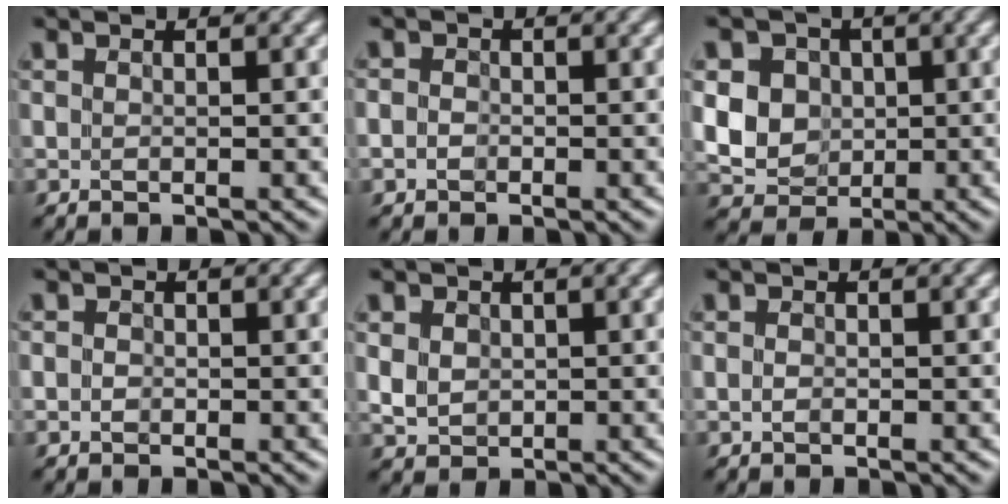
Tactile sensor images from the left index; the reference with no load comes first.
{"total": 1.1, "force": [-0.4, 0.9, 0.5], "torque": [-0.006, -0.002, -0.013]}
{"total": 7.6, "force": [1.4, 6.6, 3.6], "torque": [-0.073, 0.027, 0.018]}
{"total": 0.8, "force": [-0.3, 0.6, 0.3], "torque": [-0.004, -0.003, -0.009]}
{"total": 2.2, "force": [0.4, 1.9, 1.0], "torque": [-0.025, -0.002, 0.010]}
{"total": 0.6, "force": [-0.2, 0.4, 0.4], "torque": [-0.009, 0.000, -0.006]}